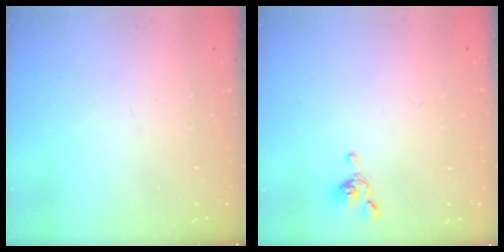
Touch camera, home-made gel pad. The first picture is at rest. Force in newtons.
{"total": 2.2, "press": 2.0, "slide": 0.8}